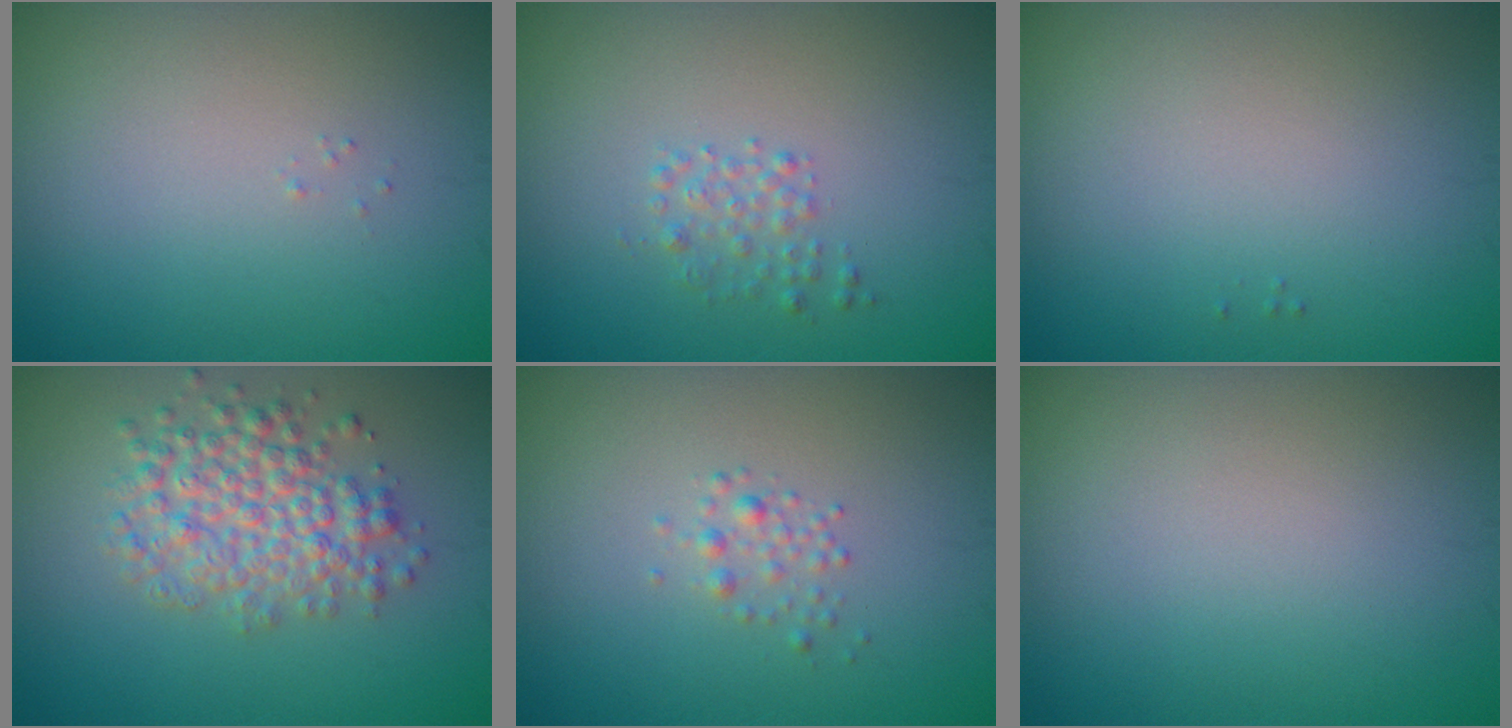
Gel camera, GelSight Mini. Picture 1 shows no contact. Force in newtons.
{"total": 1.4, "press": 1.4, "slide": 0.1}
{"total": 0.0}
{"total": 4.9, "press": 4.8, "slide": 0.2}
{"total": 1.2, "press": 1.2, "slide": 0.0}
{"total": 0.0}